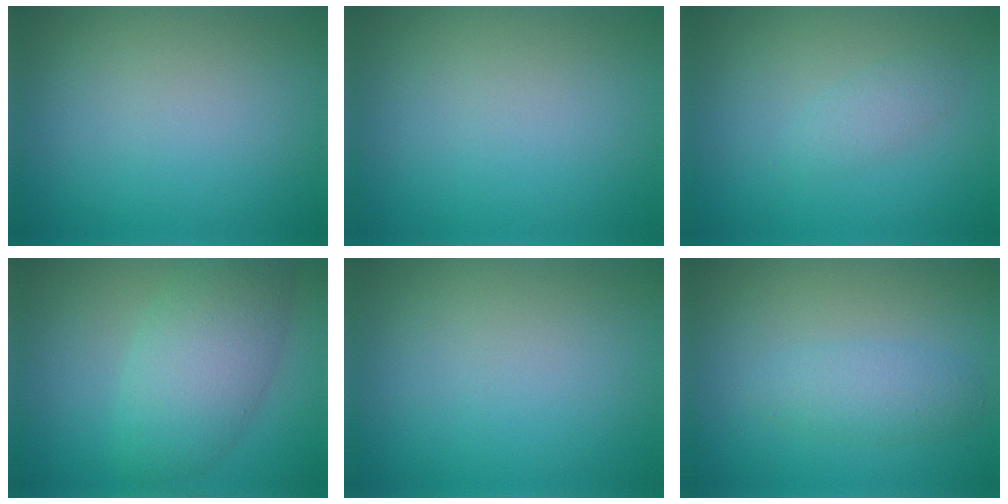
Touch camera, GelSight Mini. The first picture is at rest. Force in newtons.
{"total": 0.0}
{"total": 1.3, "press": 1.3, "slide": 0.1}
{"total": 6.1, "press": 6.1, "slide": 0.1}
{"total": 0.0}
{"total": 2.3, "press": 2.3, "slide": 0.2}